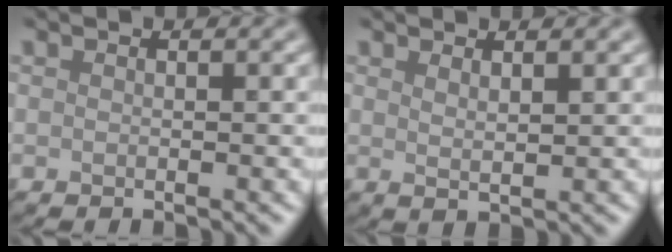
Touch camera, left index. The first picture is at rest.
{"total": 1.5, "force": [1.0, 0.4, 1.1], "torque": [-0.015, -0.003, 0.016]}